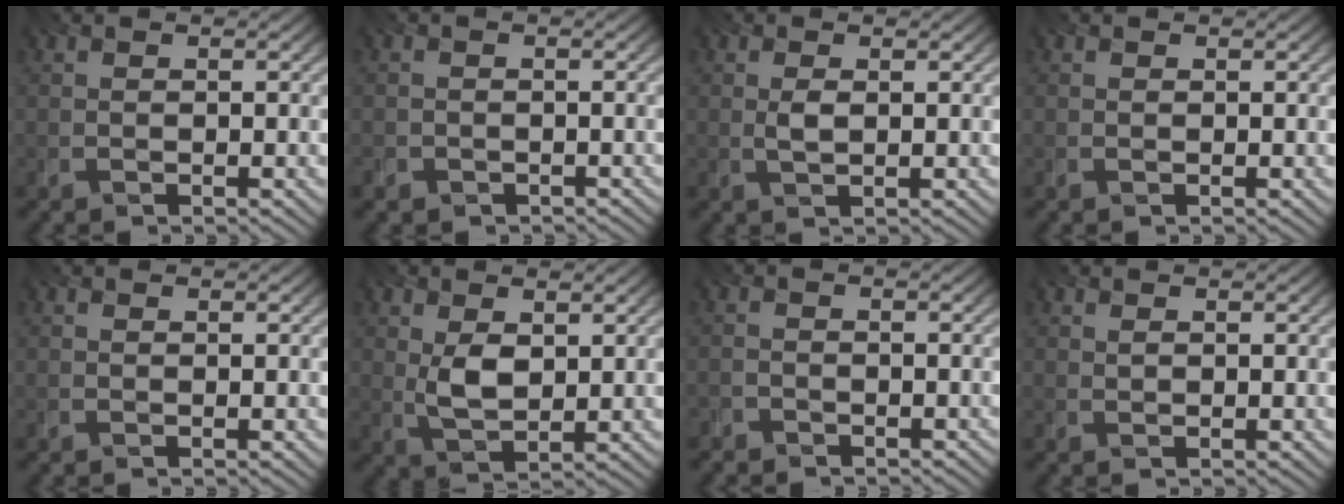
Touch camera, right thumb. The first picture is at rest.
{"total": 1.5, "force": [-1.1, 1.1, -0.2], "torque": [0.010, -0.007, -0.022]}
{"total": 1.4, "force": [0.4, 0.6, 1.2], "torque": [-0.029, -0.001, 0.008]}
{"total": 0.0}
{"total": 0.0}
{"total": 4.2, "force": [1.0, 2.3, 3.4], "torque": [-0.075, -0.004, 0.026]}
{"total": 1.8, "force": [-1.7, 0.5, -0.1], "torque": [0.005, -0.004, -0.036]}
{"total": 0.5, "force": [0.5, 0.1, 0.1], "torque": [-0.003, 0.001, 0.009]}